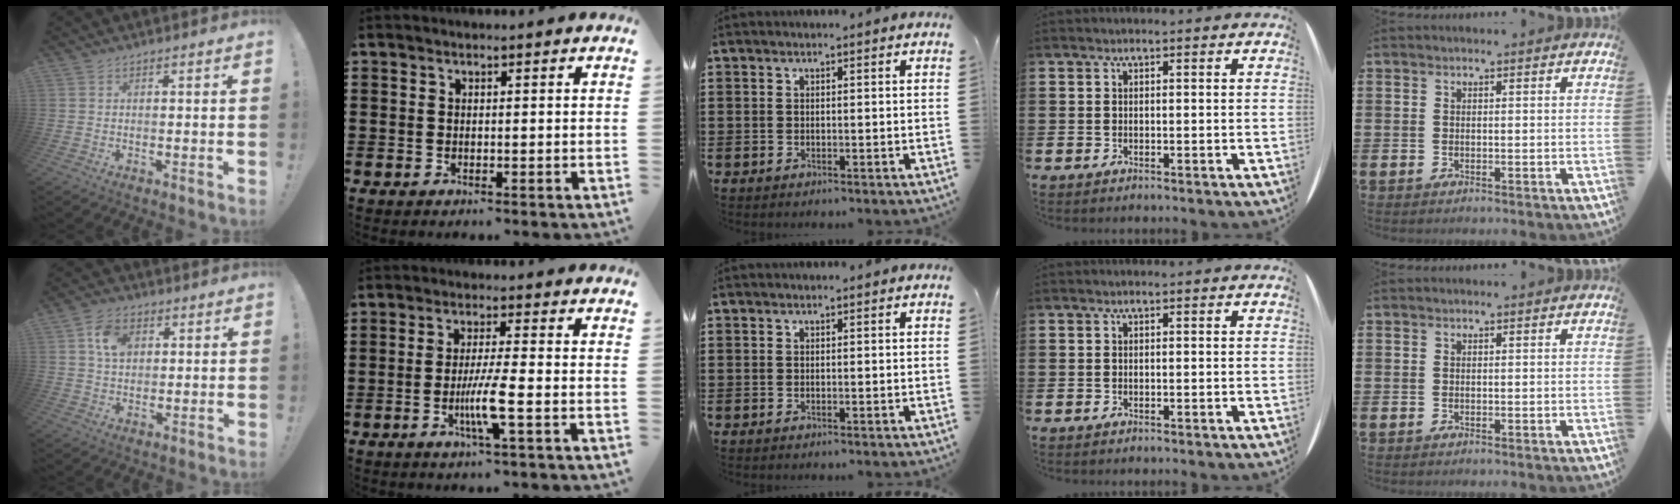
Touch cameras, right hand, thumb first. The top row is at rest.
{"thumb": {"total": 7.8, "force": [2.6, 5.8, 4.6], "torque": [-0.066, 0.003, 0.049]}, "index": {"total": 6.2, "force": [-2.1, 0.0, 5.9], "torque": [-0.119, -0.018, -0.042]}}